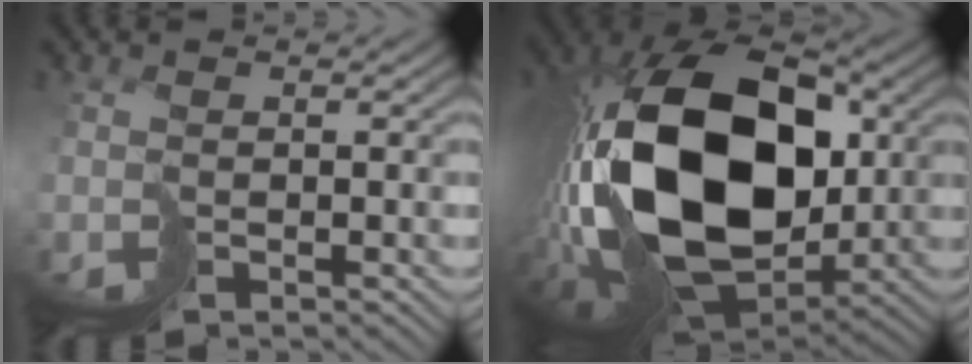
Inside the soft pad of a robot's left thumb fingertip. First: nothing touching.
{"total": 21.3, "force": [0.9, 12.9, 16.9], "torque": [-0.366, -0.016, 0.033]}